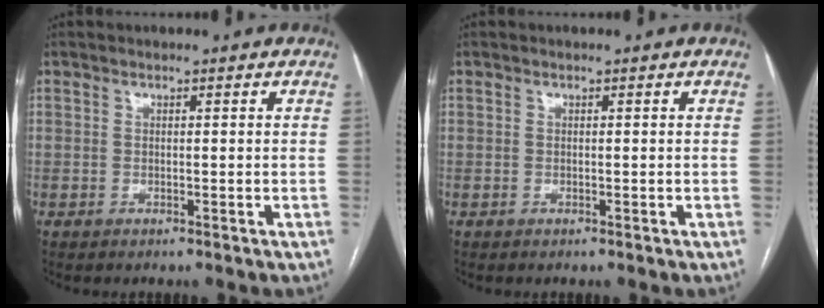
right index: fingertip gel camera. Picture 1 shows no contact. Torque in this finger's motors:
{"motor_torque": [0.05, 0.05, 0.00, 0.00]}